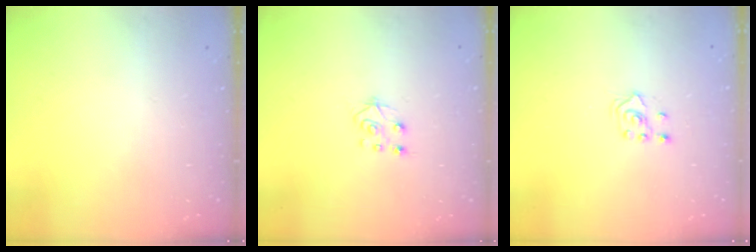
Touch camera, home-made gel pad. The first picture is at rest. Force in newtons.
{"total": 6.9, "press": 6.9, "slide": 0.6}
{"total": 3.2, "press": 3.1, "slide": 0.9}